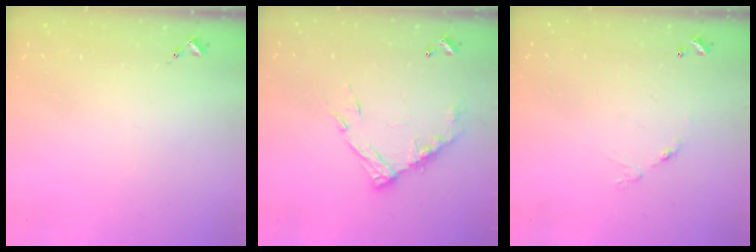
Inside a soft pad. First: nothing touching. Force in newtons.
{"total": 13.3, "press": 13.3, "slide": 1.1}
{"total": 5.5, "press": 5.5, "slide": 0.4}